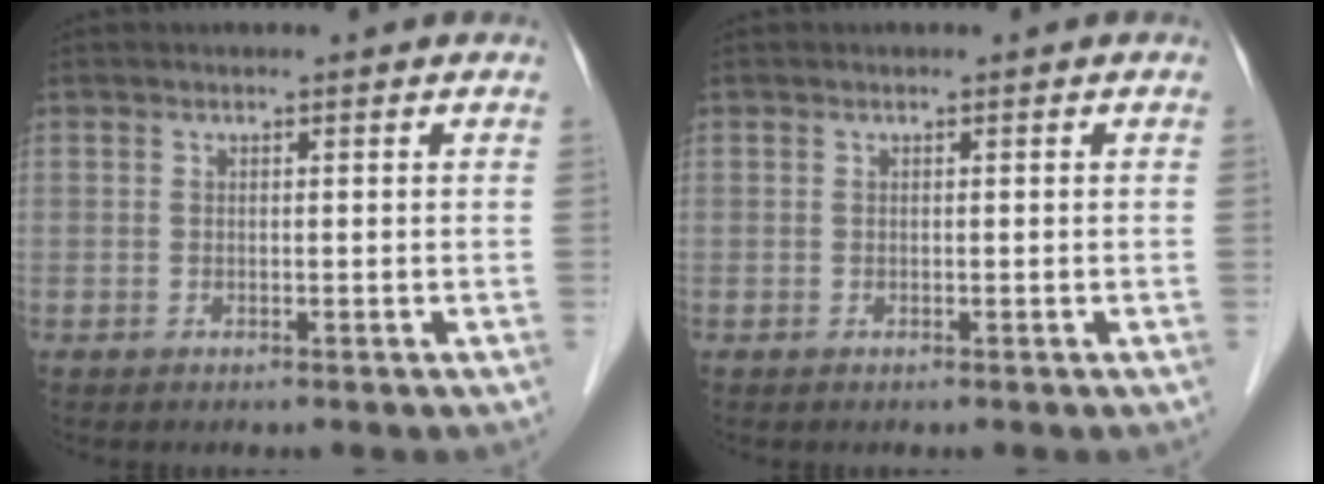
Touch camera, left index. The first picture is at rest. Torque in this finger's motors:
{"motor_torque": [0.07, 0.05, -0.01, -0.01]}